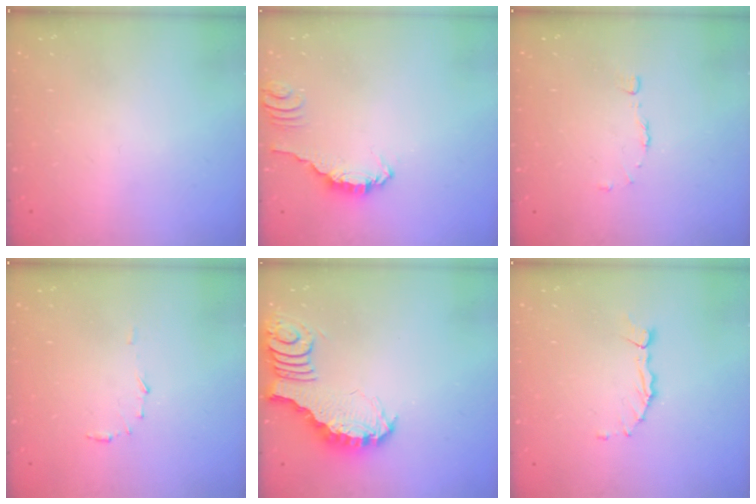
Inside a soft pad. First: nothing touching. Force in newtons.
{"total": 1.4, "press": 1.4, "slide": 0.3}
{"total": 2.9, "press": 2.9, "slide": 0.2}
{"total": 4.5, "press": 4.5, "slide": 0.4}
{"total": 3.9, "press": 3.8, "slide": 0.6}
{"total": 1.9, "press": 1.9, "slide": 0.3}